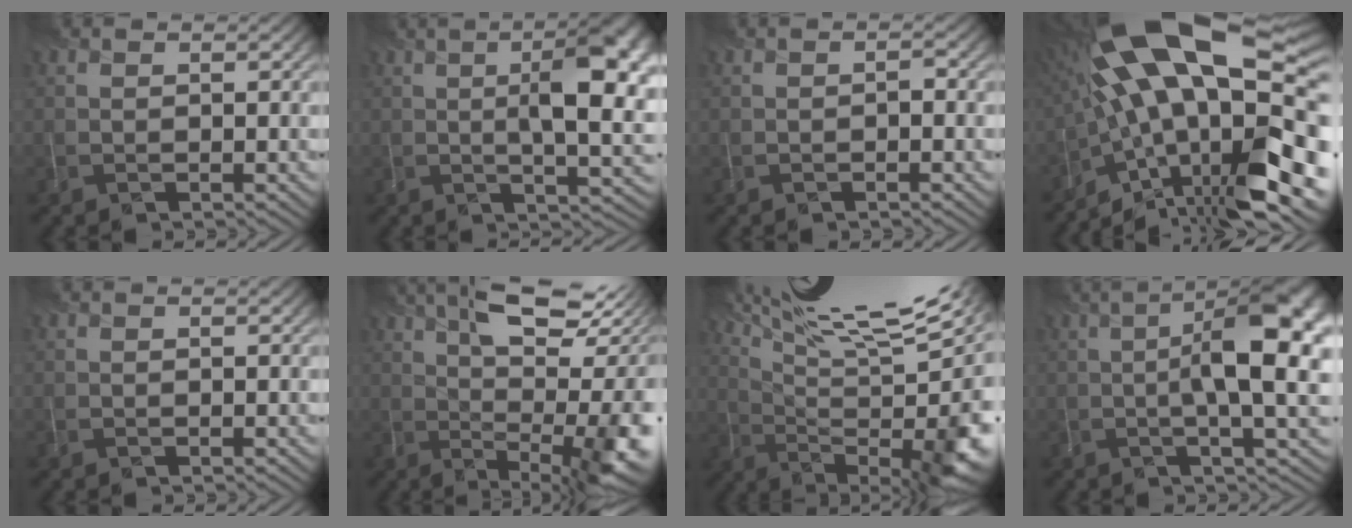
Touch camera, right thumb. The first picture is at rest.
{"total": 11.5, "force": [1.2, 3.7, 10.8], "torque": [-0.117, 0.013, 0.015]}
{"total": 0.6, "force": [-0.6, 0.1, 0.3], "torque": [-0.001, -0.001, -0.007]}
{"total": 20.1, "force": [-3.5, 8.7, 17.8], "torque": [-0.268, 0.001, -0.060]}
{"total": 0.0}
{"total": 16.6, "force": [2.7, 5.9, 15.3], "torque": [-0.190, 0.018, 0.062]}
{"total": 17.3, "force": [8.3, 4.7, 14.5], "torque": [-0.229, 0.015, 0.146]}
{"total": 11.6, "force": [0.2, 2.9, 11.2], "torque": [-0.155, 0.005, 0.013]}